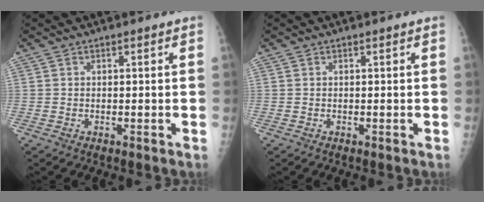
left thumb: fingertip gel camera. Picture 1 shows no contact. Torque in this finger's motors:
{"motor_torque": [0.00, 0.00, 0.00, 0.00, 0.00]}